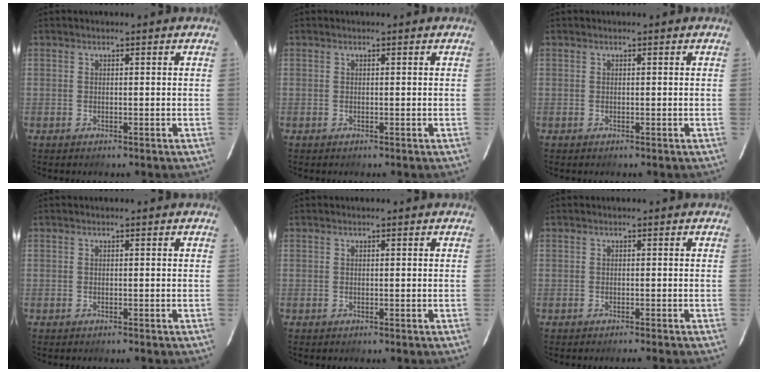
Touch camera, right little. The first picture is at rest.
{"total": 0.0}
{"total": 0.0}
{"total": 0.0}
{"total": 0.0}
{"total": 1.1, "force": [-1.0, -0.2, 0.4], "torque": [-0.003, -0.006, -0.016]}